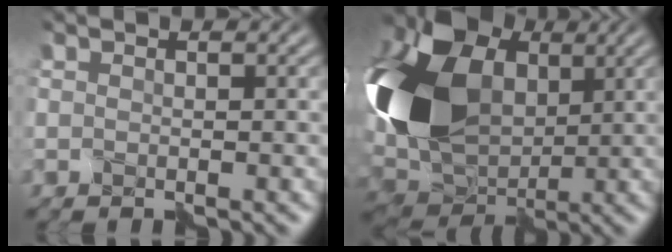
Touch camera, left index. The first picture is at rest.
{"total": 14.6, "force": [2.7, 9.9, 10.4], "torque": [-0.239, 0.026, 0.042]}